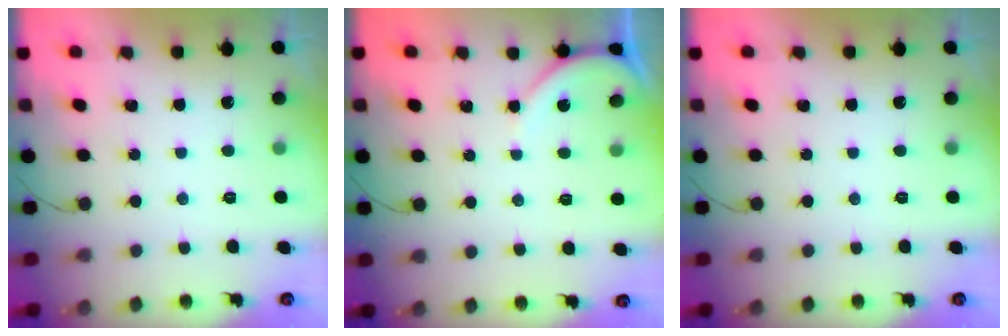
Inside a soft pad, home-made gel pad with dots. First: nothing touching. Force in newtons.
{"total": 4.4, "press": 4.4, "slide": 0.6}
{"total": 0.0}